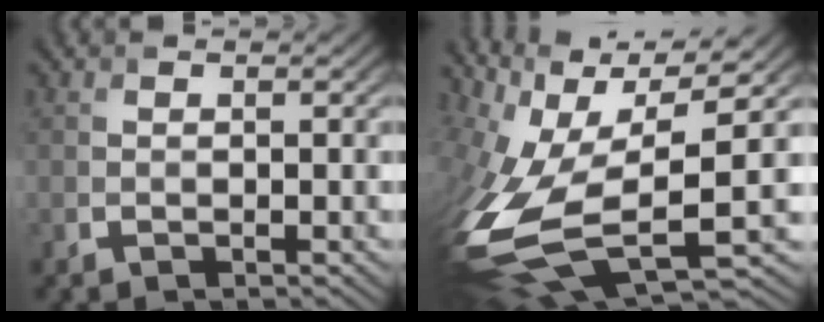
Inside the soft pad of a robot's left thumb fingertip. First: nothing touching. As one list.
[{"total": 16.3, "force": [-2.0, 7.5, 14.3], "torque": [-0.326, -0.029, -0.022]}]